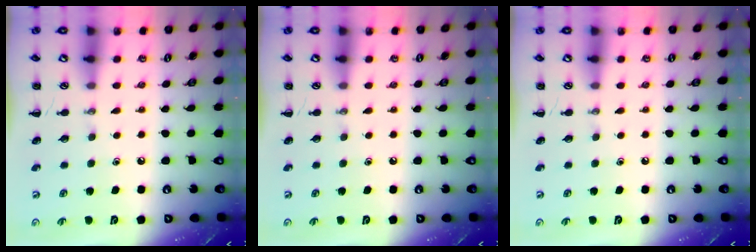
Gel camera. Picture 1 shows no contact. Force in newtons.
{"total": 0.0}
{"total": 0.0}